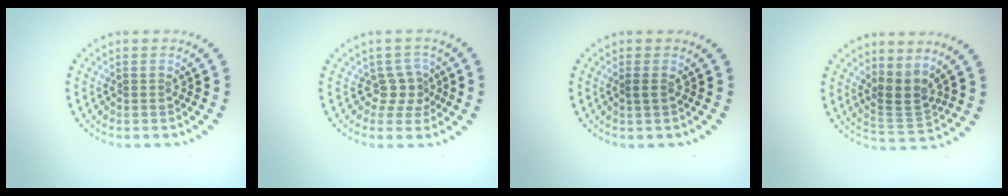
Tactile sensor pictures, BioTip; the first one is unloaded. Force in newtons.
{"total": 2.2, "press": 1.5, "slide": 1.6}
{"total": 0.6, "press": 0.6, "slide": 0.1}
{"total": 2.9, "press": 2.1, "slide": 2.0}